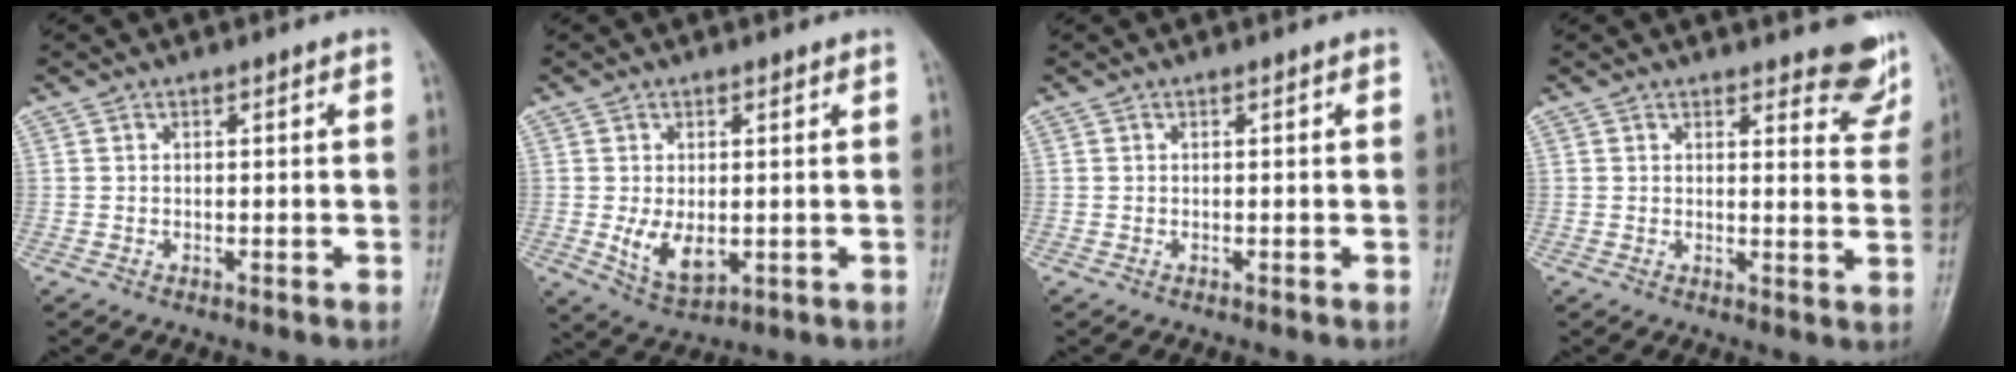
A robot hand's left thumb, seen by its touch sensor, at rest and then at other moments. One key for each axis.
{"total": 6.2, "fx": -0.4, "fy": 3.8, "fz": 4.9, "tx": -0.078, "ty": -0.016, "tz": 0.008}
{"total": 0.0}
{"total": 6.7, "fx": 5.9, "fy": 2.2, "fz": 2.4, "tx": 0.005, "ty": -0.044, "tz": 0.055}